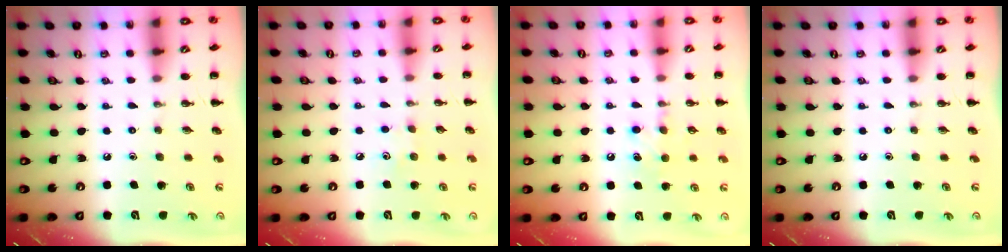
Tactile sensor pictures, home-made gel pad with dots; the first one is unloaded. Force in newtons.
{"total": 4.2, "press": 4.1, "slide": 1.1}
{"total": 9.1, "press": 8.9, "slide": 2.0}
{"total": 0.0}